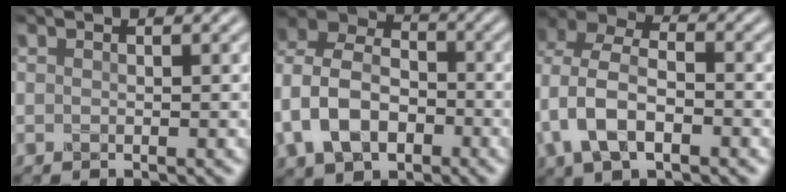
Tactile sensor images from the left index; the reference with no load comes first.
{"total": 9.0, "force": [-2.2, 6.8, 5.4], "torque": [-0.128, 0.005, -0.056]}
{"total": 7.7, "force": [-1.5, 5.1, 5.6], "torque": [-0.125, 0.008, -0.038]}